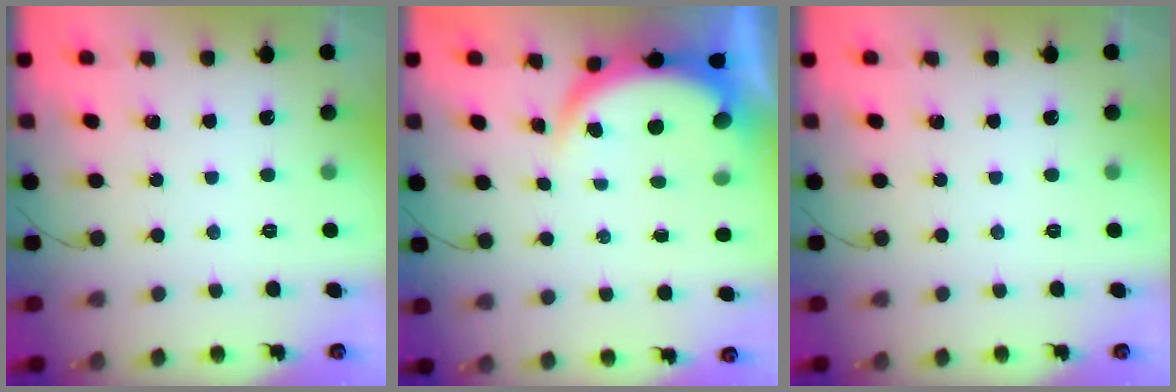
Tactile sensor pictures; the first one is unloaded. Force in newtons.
{"total": 5.1, "press": 5.1, "slide": 0.2}
{"total": 0.0}